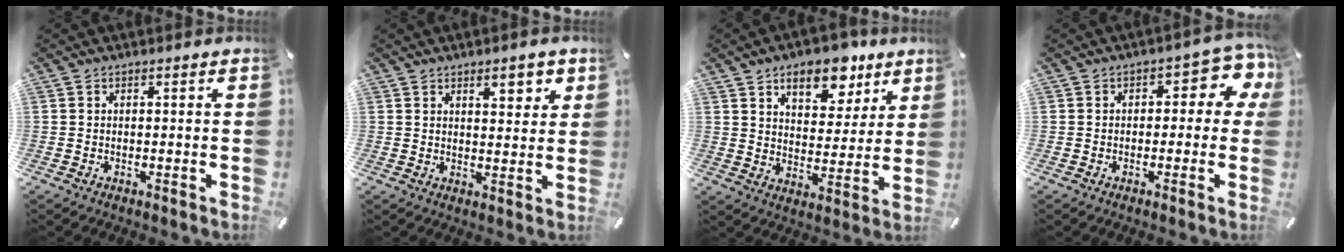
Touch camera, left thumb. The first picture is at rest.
{"total": 5.3, "force": [3.3, 2.3, 3.5], "torque": [-0.042, -0.012, 0.052]}
{"total": 14.2, "force": [8.7, 8.1, 7.7], "torque": [-0.104, -0.039, 0.147]}
{"total": 7.3, "force": [1.8, 4.2, 5.8], "torque": [-0.065, -0.014, 0.023]}